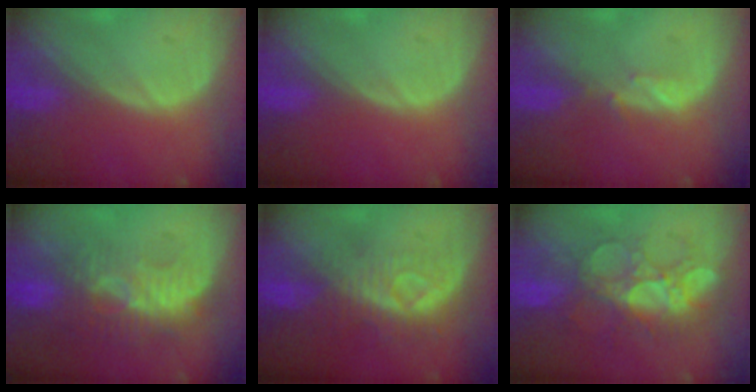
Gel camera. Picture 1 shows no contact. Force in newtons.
{"total": 0.0}
{"total": 1.5, "press": 1.4, "slide": 0.2}
{"total": 9.1, "press": 8.3, "slide": 3.8}
{"total": 8.3, "press": 7.5, "slide": 3.6}
{"total": 8.7, "press": 8.5, "slide": 1.6}